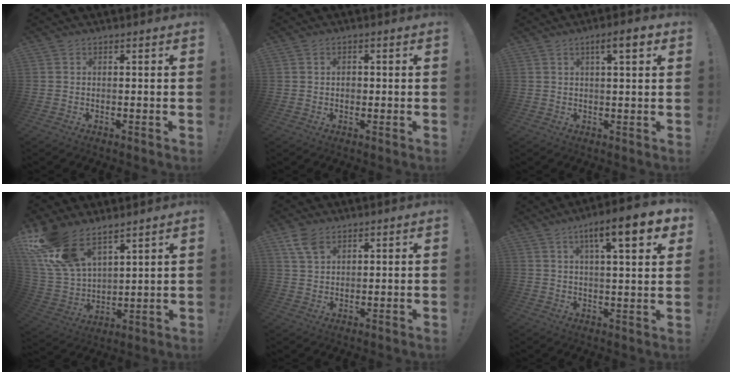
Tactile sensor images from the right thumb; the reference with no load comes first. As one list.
[{"total": 1.4, "force": [-0.4, 1.3, 0.5], "torque": [-0.006, 0.002, -0.008]}, {"total": 5.5, "force": [2.5, 0.9, 4.8], "torque": [-0.058, -0.011, 0.032]}, {"total": 16.5, "force": [11.9, 7.9, 8.2], "torque": [-0.174, -0.074, 0.229]}, {"total": 5.8, "force": [3.6, 3.2, 3.2], "torque": [-0.058, -0.015, 0.070]}, {"total": 12.6, "force": [5.8, 2.4, 10.9], "torque": [-0.158, -0.021, 0.082]}]